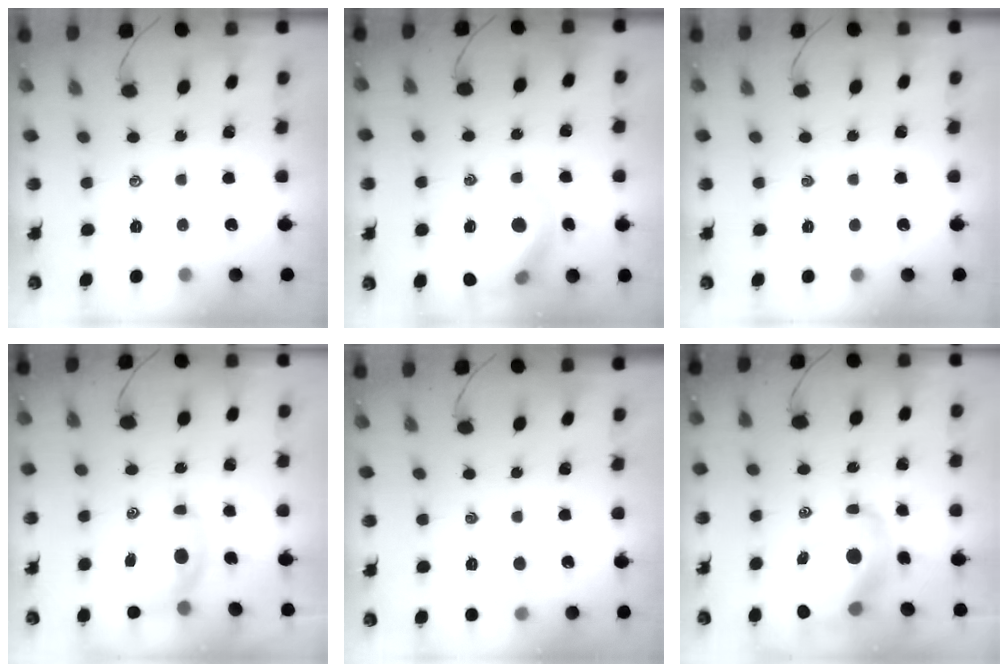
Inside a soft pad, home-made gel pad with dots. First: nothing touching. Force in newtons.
{"total": 14.2, "press": 13.7, "slide": 3.8}
{"total": 0.0}
{"total": 6.8, "press": 6.5, "slide": 1.7}
{"total": 4.2, "press": 4.0, "slide": 1.2}
{"total": 12.9, "press": 12.4, "slide": 3.5}